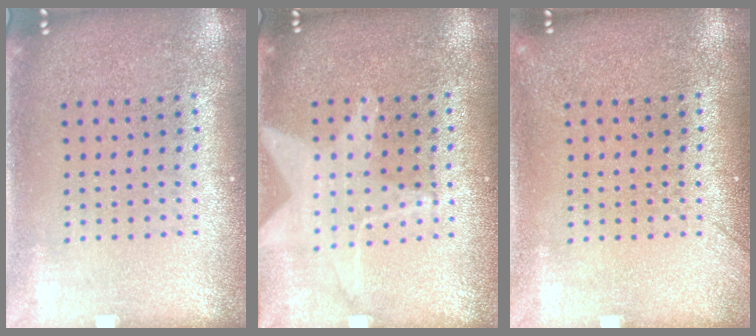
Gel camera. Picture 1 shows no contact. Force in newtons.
{"total": 0.9, "press": 0.9, "slide": 0.0}
{"total": 1.1, "press": 1.1, "slide": 0.3}